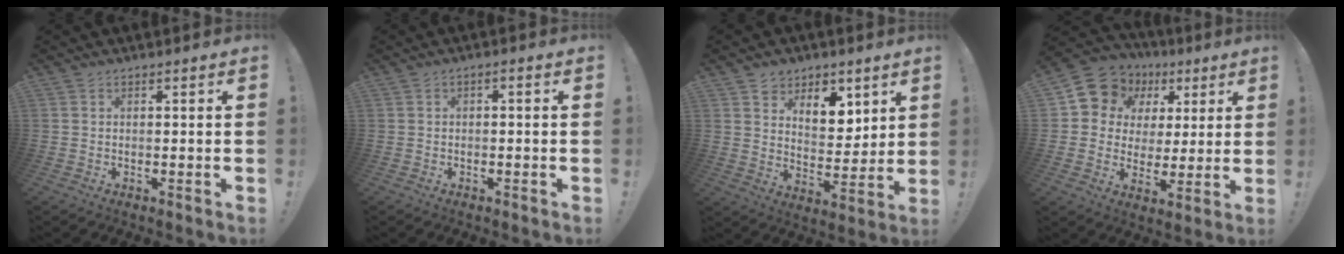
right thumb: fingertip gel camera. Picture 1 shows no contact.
{"total": 1.4, "force": [-1.1, 0.2, 0.7], "torque": [-0.016, 0.007, -0.020]}
{"total": 9.5, "force": [6.4, 6.3, 3.1], "torque": [-0.037, -0.048, 0.121]}
{"total": 11.7, "force": [5.6, 9.7, 3.4], "torque": [-0.050, -0.038, 0.114]}